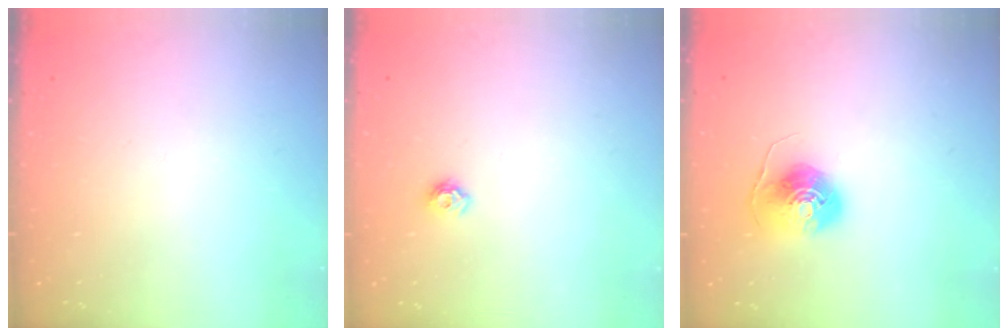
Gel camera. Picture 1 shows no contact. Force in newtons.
{"total": 5.7, "press": 5.7, "slide": 0.7}
{"total": 8.5, "press": 8.4, "slide": 0.4}